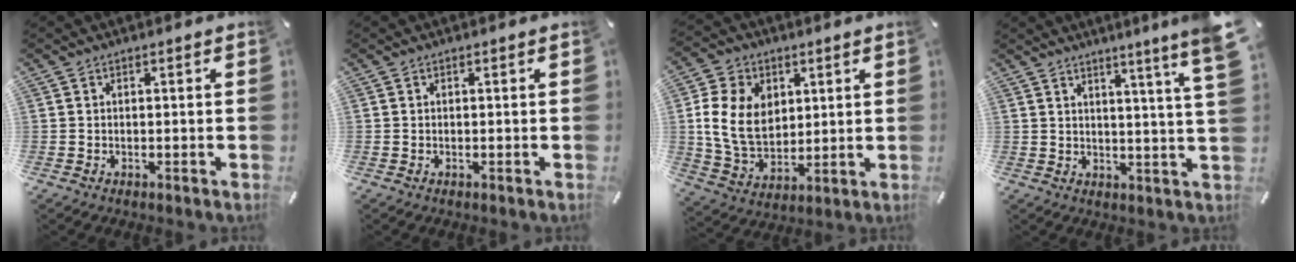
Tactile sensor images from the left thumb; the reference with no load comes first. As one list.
[{"total": 0.0}, {"total": 13.1, "force": [2.6, 10.3, 7.8], "torque": [-0.169, 0.006, 0.048]}, {"total": 8.3, "force": [5.2, -0.7, 6.5], "torque": [-0.097, -0.042, 0.078]}]